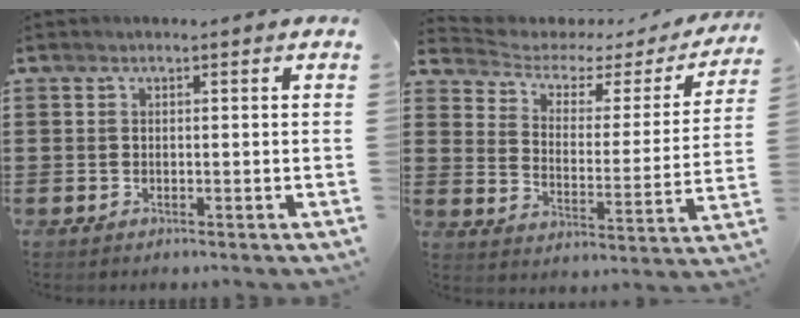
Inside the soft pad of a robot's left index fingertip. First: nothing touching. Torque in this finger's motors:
{"motor_torque": [-1.16, -0.97, -0.89, -0.21]}